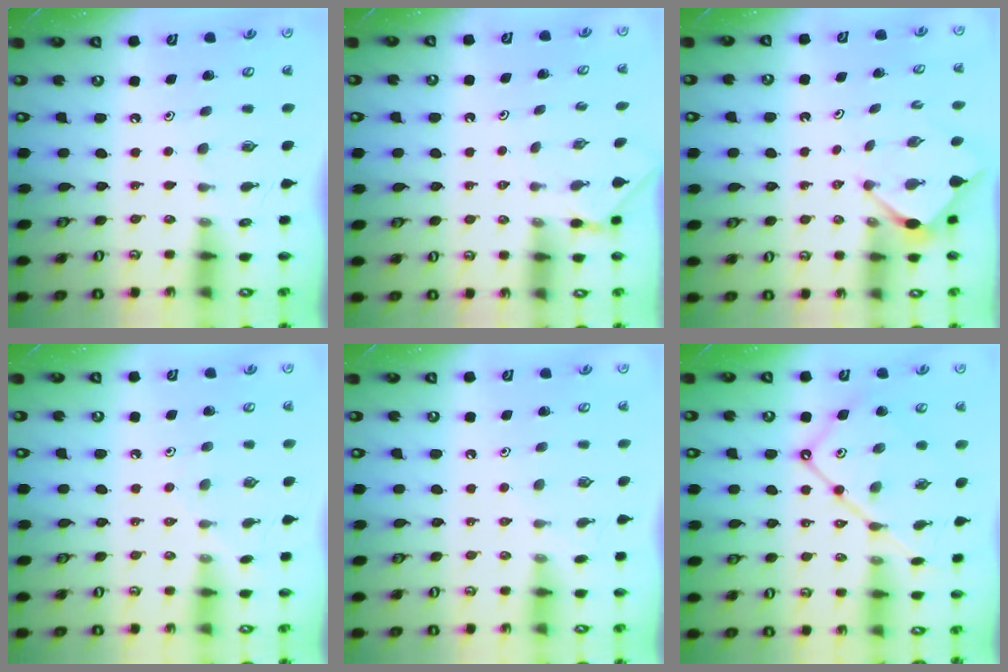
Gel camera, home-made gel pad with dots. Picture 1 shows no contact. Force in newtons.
{"total": 0.0}
{"total": 2.9, "press": 2.9, "slide": 0.3}
{"total": 4.4, "press": 4.4, "slide": 0.7}
{"total": 3.8, "press": 3.8, "slide": 0.5}
{"total": 14.2, "press": 14.1, "slide": 1.4}